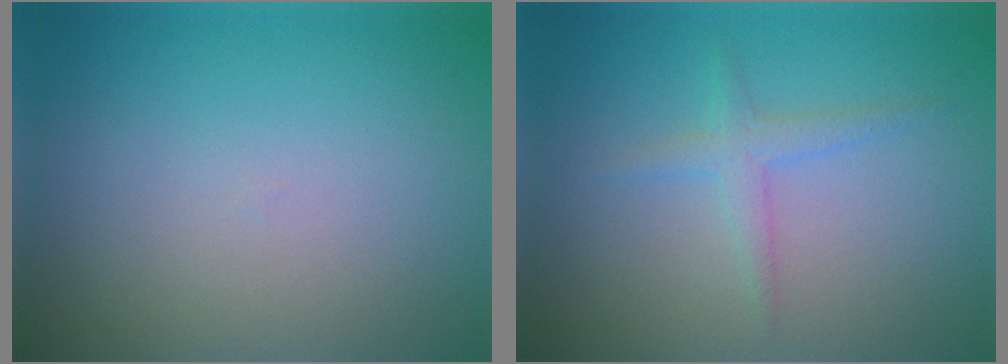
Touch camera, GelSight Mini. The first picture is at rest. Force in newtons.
{"total": 1.7, "press": 1.7, "slide": 0.0}